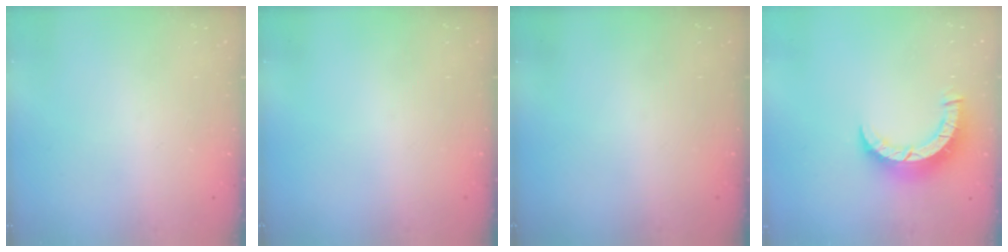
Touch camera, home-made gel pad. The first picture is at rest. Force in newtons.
{"total": 0.0}
{"total": 0.0}
{"total": 7.9, "press": 7.9, "slide": 1.0}